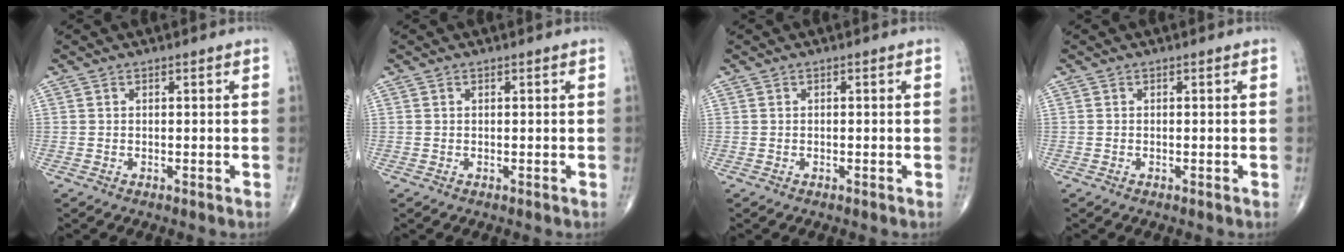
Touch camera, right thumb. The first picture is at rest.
{"total": 0.0}
{"total": 0.0}
{"total": 0.0}